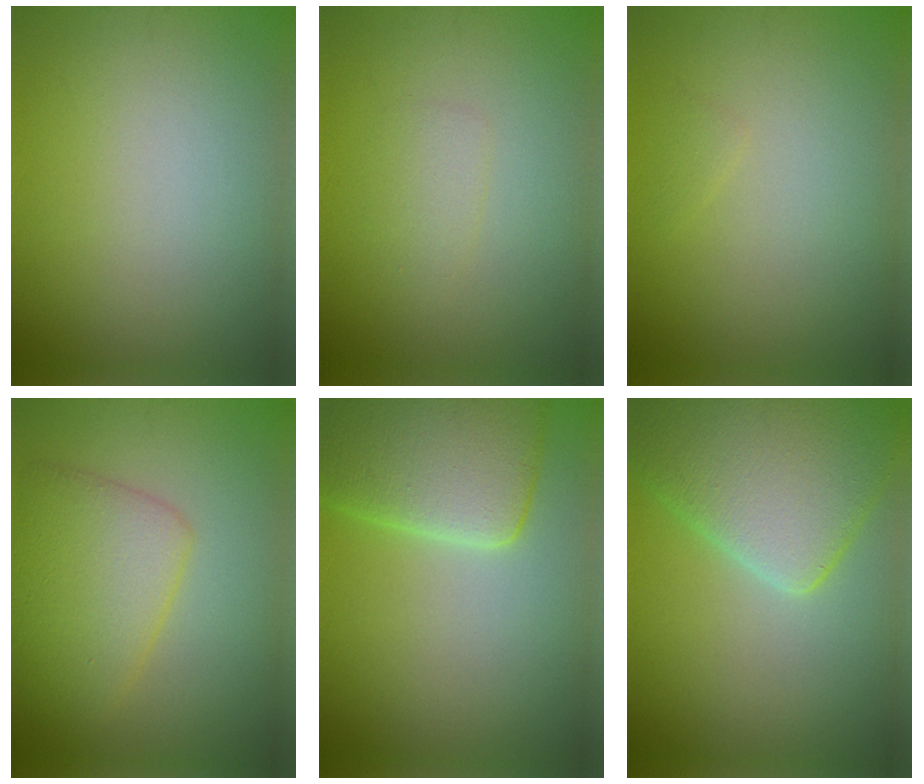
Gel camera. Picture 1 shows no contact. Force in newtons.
{"total": 1.4, "press": 1.4, "slide": 0.1}
{"total": 0.5, "press": 0.5, "slide": 0.0}
{"total": 5.4, "press": 5.4, "slide": 0.1}
{"total": 7.7, "press": 7.6, "slide": 0.5}
{"total": 8.4, "press": 8.4, "slide": 0.6}